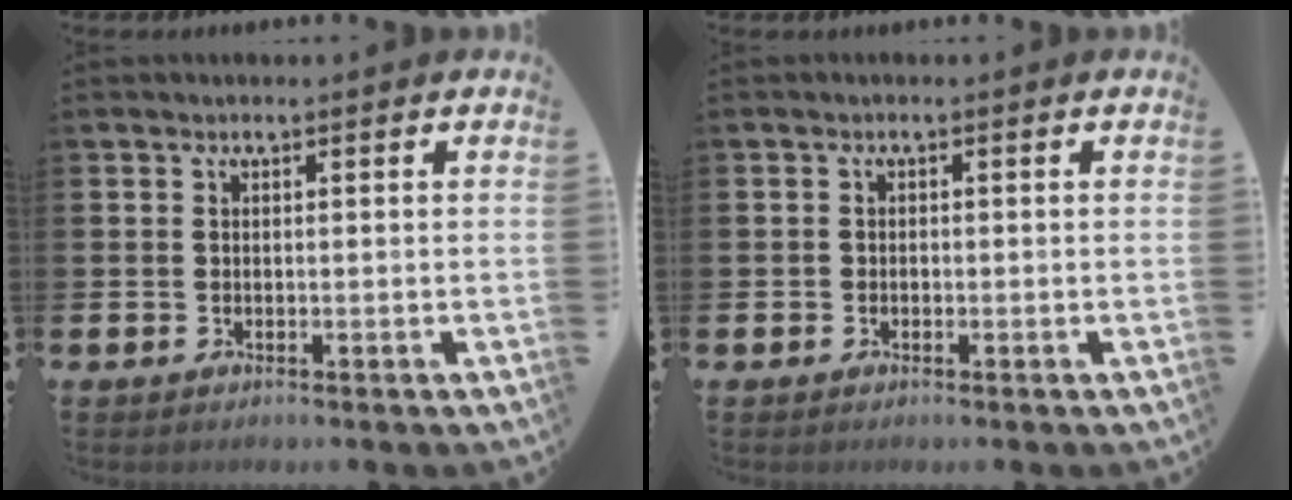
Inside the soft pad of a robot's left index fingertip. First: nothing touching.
{"total": 0.7, "force": [-0.4, 0.6, 0.1], "torque": [-0.001, 0.004, -0.010]}